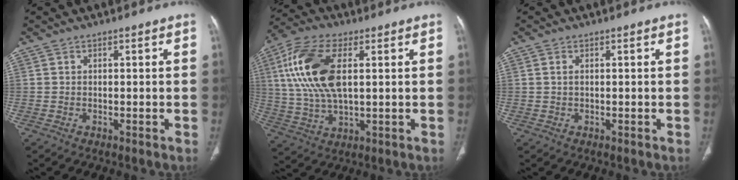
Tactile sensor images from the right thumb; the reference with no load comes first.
{"total": 16.2, "force": [3.7, 7.9, 13.7], "torque": [-0.294, 0.004, 0.072]}
{"total": 0.8, "force": [0.2, 0.4, 0.7], "torque": [-0.018, 0.005, 0.006]}